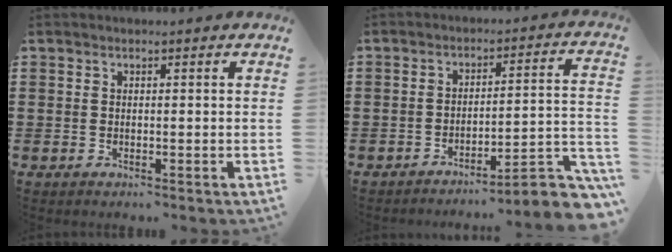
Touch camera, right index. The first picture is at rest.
{"total": 5.7, "force": [-4.7, 0.4, 3.2], "torque": [-0.050, -0.012, -0.091]}